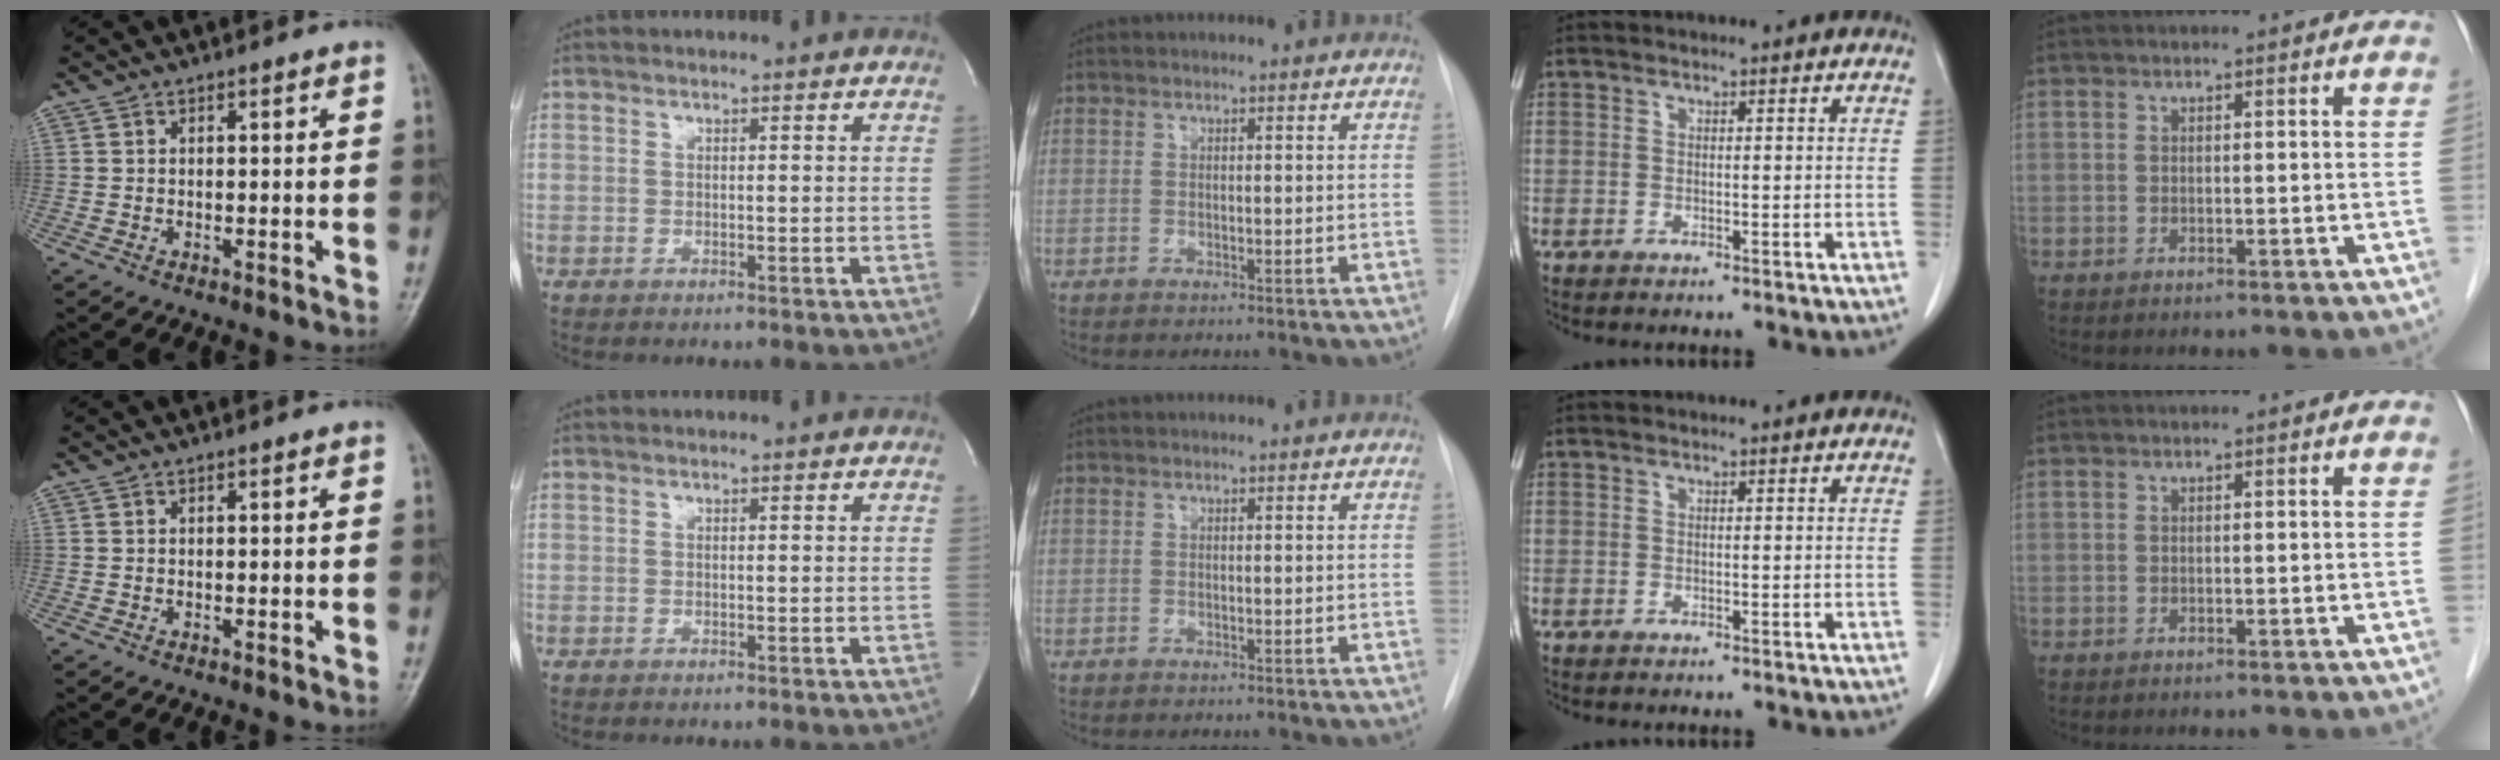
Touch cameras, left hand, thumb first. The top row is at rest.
{}